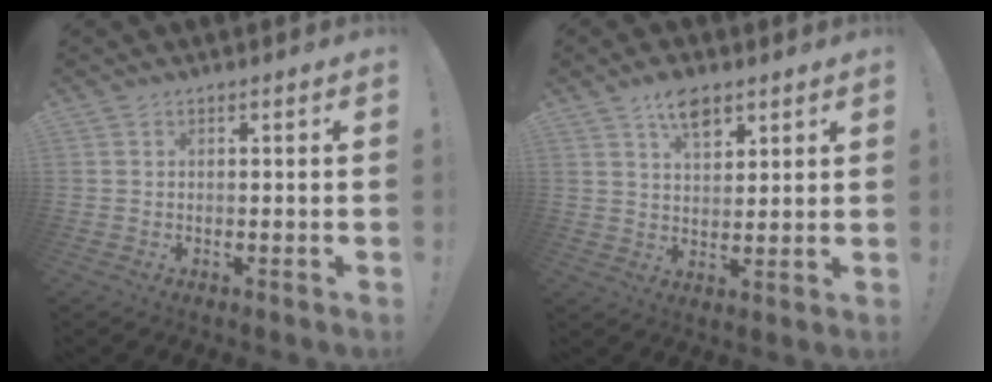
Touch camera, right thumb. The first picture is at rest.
{"total": 8.0, "force": [4.9, 4.2, 4.8], "torque": [-0.066, -0.020, 0.086]}